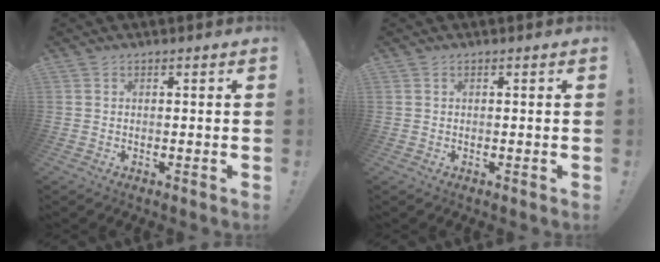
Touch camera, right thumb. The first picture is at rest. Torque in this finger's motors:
{"motor_torque": [-0.02, 0.06, 0.16, -0.04, 0.05]}